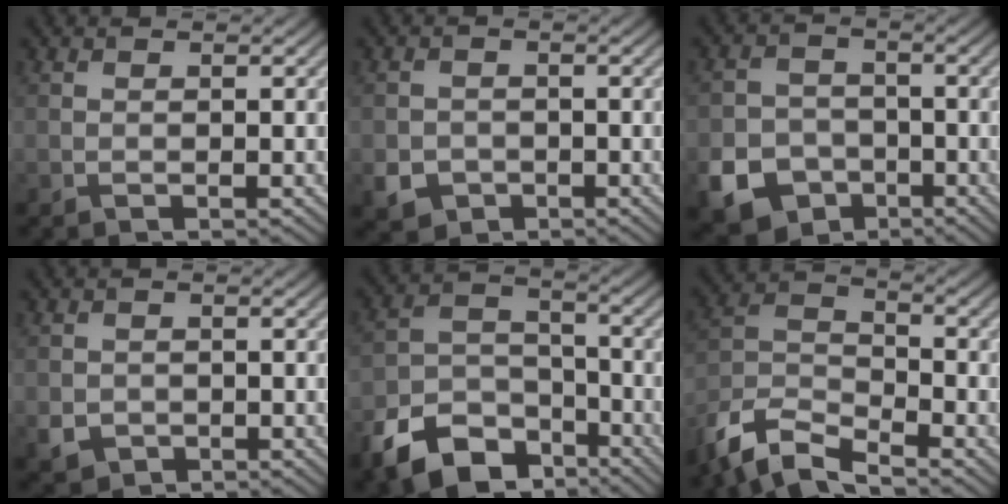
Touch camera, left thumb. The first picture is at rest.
{"total": 3.3, "force": [-1.5, 2.7, 1.2], "torque": [-0.029, -0.011, -0.029]}
{"total": 8.6, "force": [-4.3, 6.6, 3.5], "torque": [-0.082, -0.023, -0.089]}
{"total": 2.5, "force": [-0.9, 2.1, 0.9], "torque": [-0.021, -0.010, -0.017]}
{"total": 11.7, "force": [-7.5, 6.8, 5.8], "torque": [-0.124, -0.022, -0.147]}
{"total": 9.1, "force": [-7.5, 2.7, 4.3], "torque": [-0.090, -0.007, -0.166]}